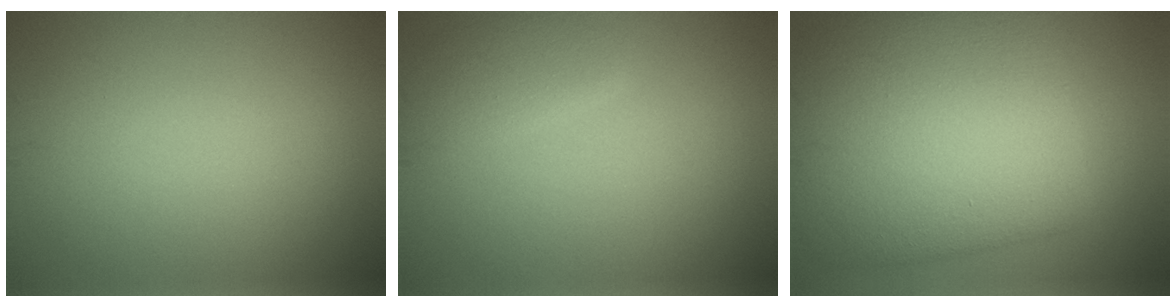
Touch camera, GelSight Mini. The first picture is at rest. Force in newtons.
{"total": 2.4, "press": 2.4, "slide": 0.2}
{"total": 13.0, "press": 13.0, "slide": 0.4}